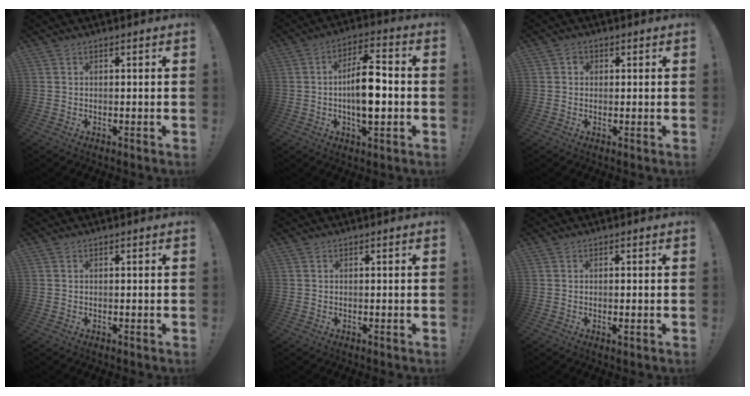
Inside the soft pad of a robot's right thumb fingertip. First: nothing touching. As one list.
[{"total": 12.7, "force": [-1.8, 4.8, 11.6], "torque": [-0.197, 0.010, -0.036]}, {"total": 1.6, "force": [0.2, 1.5, 0.6], "torque": [-0.011, 0.005, 0.003]}, {"total": 0.0}, {"total": 0.0}, {"total": 1.2, "force": [-0.2, 0.1, 1.1], "torque": [-0.020, 0.000, -0.004]}]